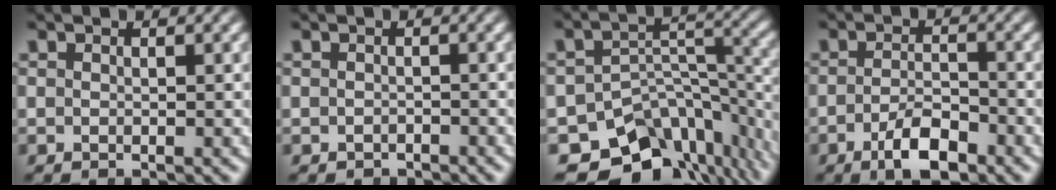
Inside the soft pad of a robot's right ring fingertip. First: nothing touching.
{"total": 1.0, "force": [-1.0, 0.0, -0.3], "torque": [0.010, -0.009, -0.010]}
{"total": 13.3, "force": [-8.3, 8.1, 6.6], "torque": [-0.086, -0.041, -0.116]}
{"total": 3.8, "force": [-2.3, 0.9, 2.9], "torque": [-0.027, -0.008, -0.036]}